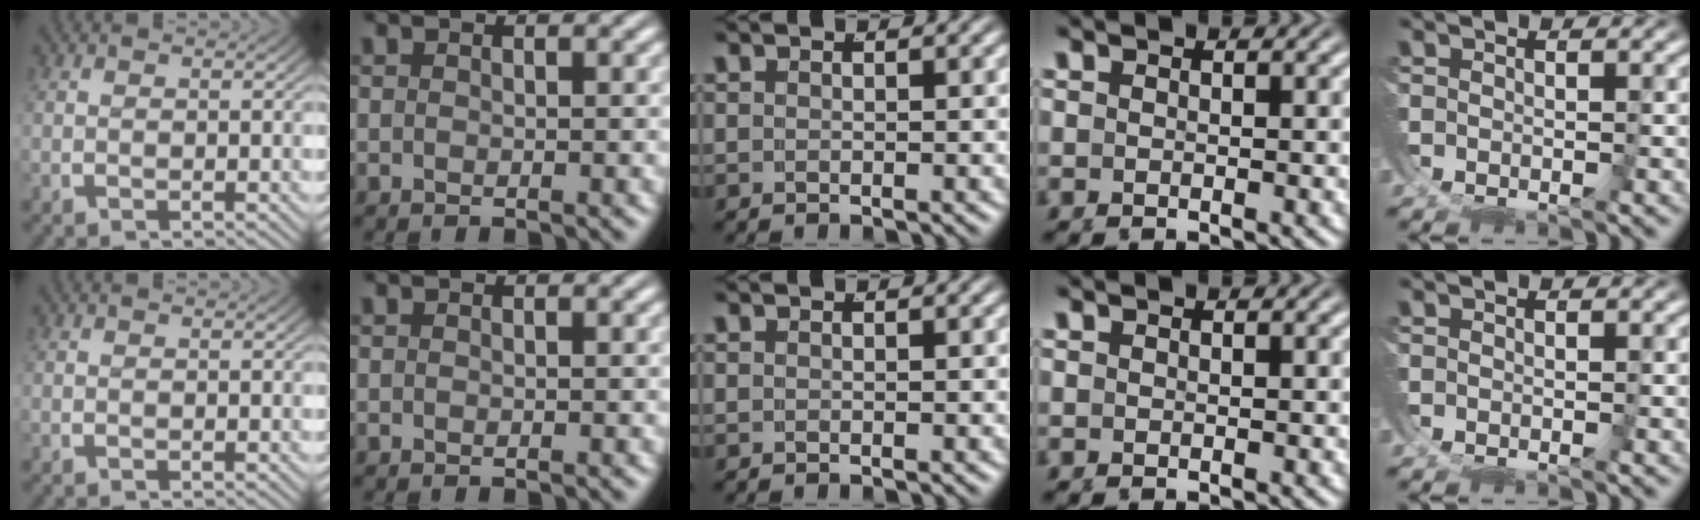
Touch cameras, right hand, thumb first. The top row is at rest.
{}